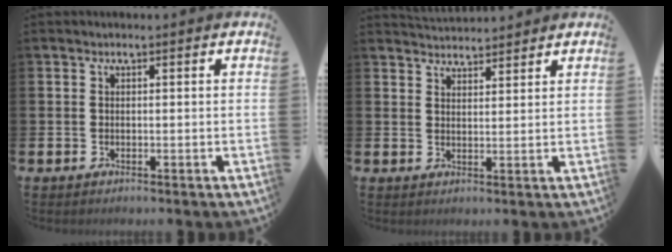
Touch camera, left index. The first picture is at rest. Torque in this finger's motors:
{"motor_torque": [0.81, -0.98, 0.42, 0.03]}